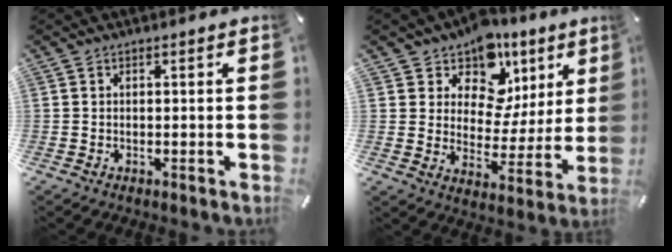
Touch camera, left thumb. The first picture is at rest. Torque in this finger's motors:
{"motor_torque": [1.68, 0.90, 0.26, -0.18, -0.02]}